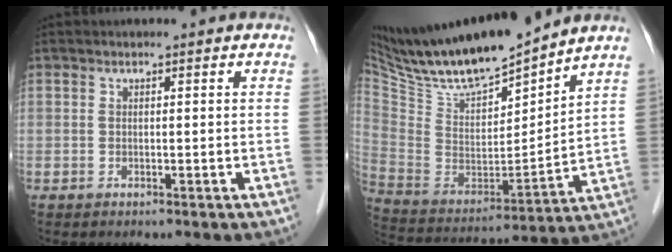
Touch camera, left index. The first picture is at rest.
{"total": 19.8, "force": [17.5, 2.2, 8.8], "torque": [-0.172, -0.014, 0.323]}